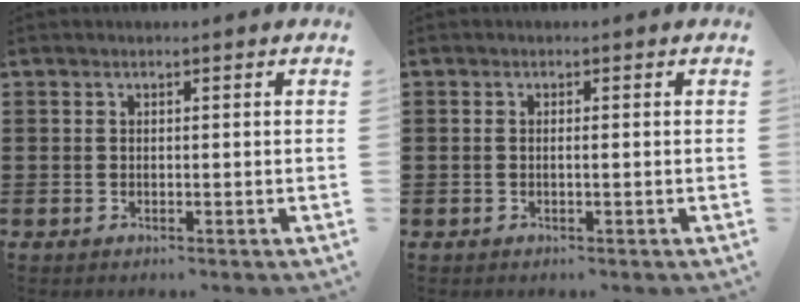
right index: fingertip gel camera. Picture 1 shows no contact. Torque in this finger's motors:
{"motor_torque": [-0.19, 0.24, 0.06, -0.01]}